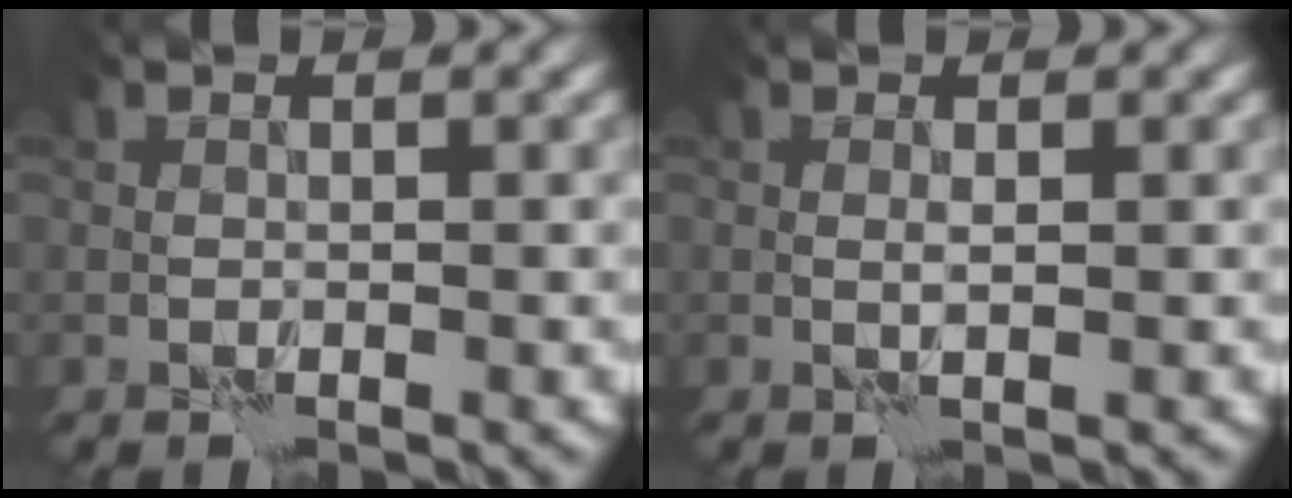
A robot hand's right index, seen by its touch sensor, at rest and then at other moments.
{"total": 0.7, "force": [0.4, -0.2, 0.5], "torque": [-0.010, -0.004, 0.008]}